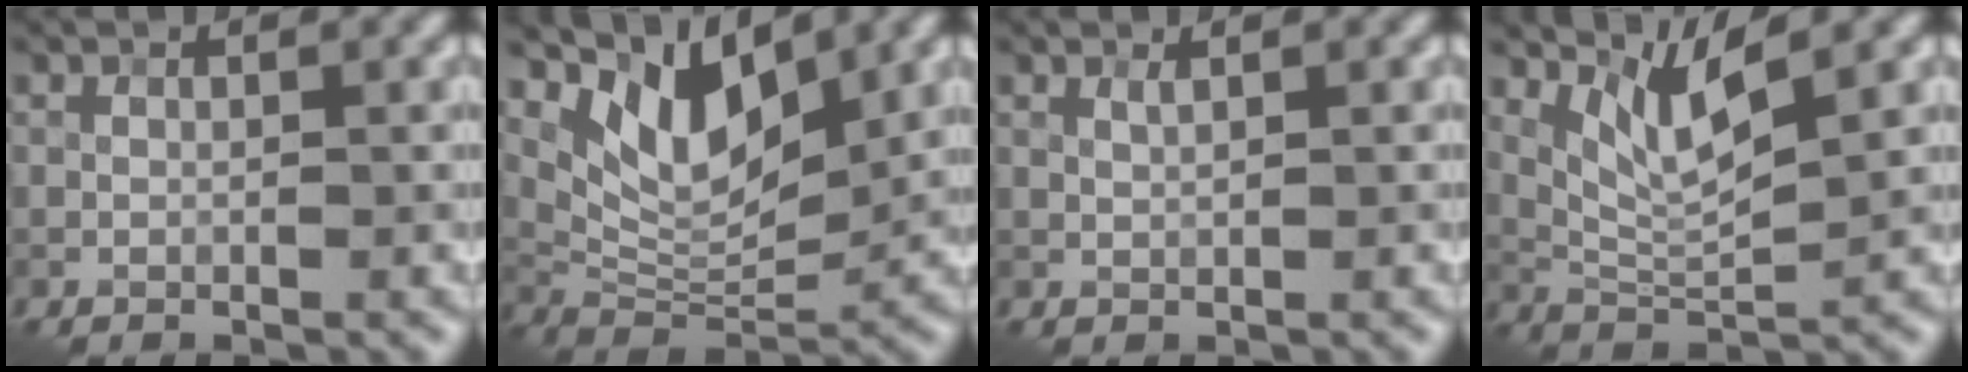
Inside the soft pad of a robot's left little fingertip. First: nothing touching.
{"total": 7.1, "force": [4.3, 3.1, 4.8], "torque": [-0.087, -0.010, 0.079]}
{"total": 0.6, "force": [0.4, 0.1, 0.4], "torque": [-0.010, 0.000, 0.009]}
{"total": 4.4, "force": [2.5, 0.9, 3.5], "torque": [-0.081, -0.009, 0.056]}